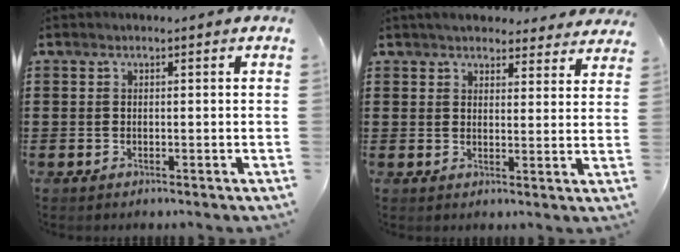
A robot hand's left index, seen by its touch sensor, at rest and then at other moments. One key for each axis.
{"total": 4.2, "fx": 4.0, "fy": 0.7, "fz": 0.8, "tx": -0.027, "ty": -0.012, "tz": 0.075}